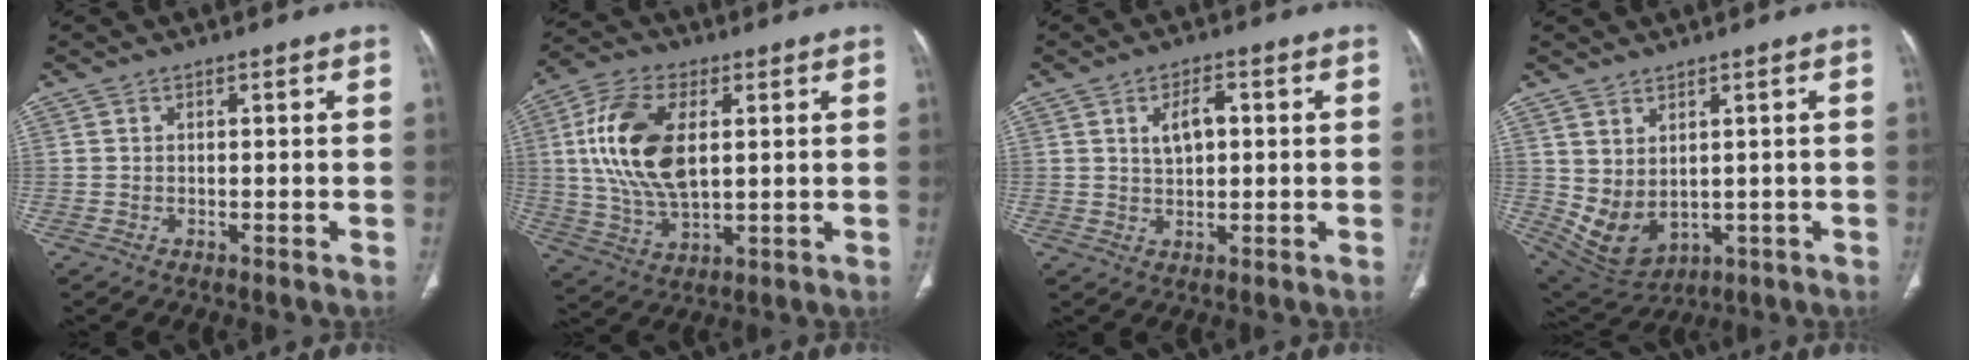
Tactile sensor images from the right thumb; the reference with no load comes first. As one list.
[{"total": 15.9, "force": [2.9, 8.5, 13.2], "torque": [-0.264, -0.001, 0.059]}, {"total": 4.8, "force": [1.1, 2.5, 3.9], "torque": [-0.061, 0.002, 0.022]}, {"total": 8.2, "force": [1.0, 5.4, 6.1], "torque": [-0.101, -0.011, 0.052]}]